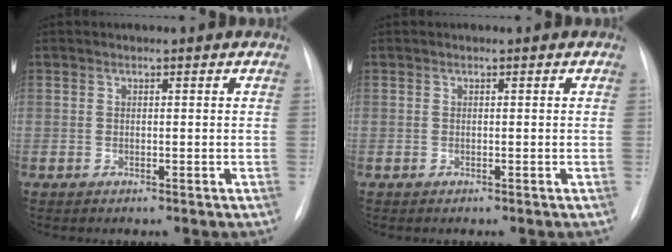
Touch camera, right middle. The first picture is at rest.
{"total": 0.0}